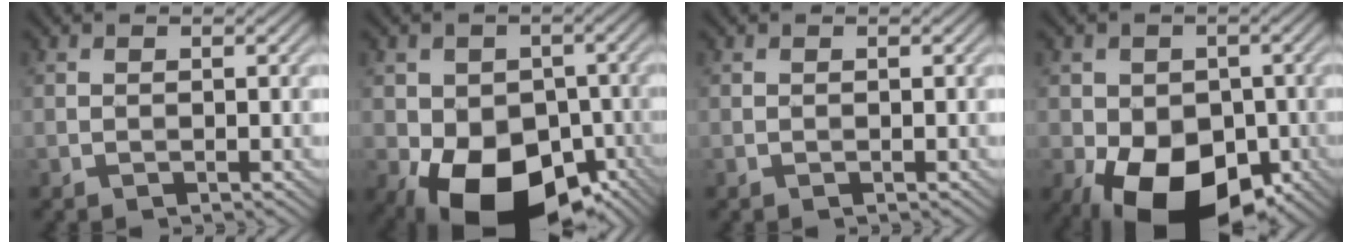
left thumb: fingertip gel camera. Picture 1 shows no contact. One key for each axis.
{"total": 15.0, "fx": -6.3, "fy": 10.3, "fz": 8.8, "tx": -0.128, "ty": -0.030, "tz": -0.099}
{"total": 0.0}
{"total": 13.4, "fx": -5.5, "fy": 8.8, "fz": 8.4, "tx": -0.117, "ty": -0.027, "tz": -0.085}